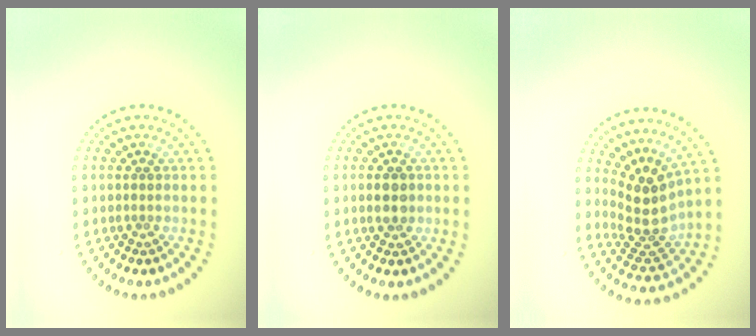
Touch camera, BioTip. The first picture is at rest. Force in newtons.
{"total": 1.9, "press": 1.9, "slide": 0.4}
{"total": 3.9, "press": 2.9, "slide": 2.6}